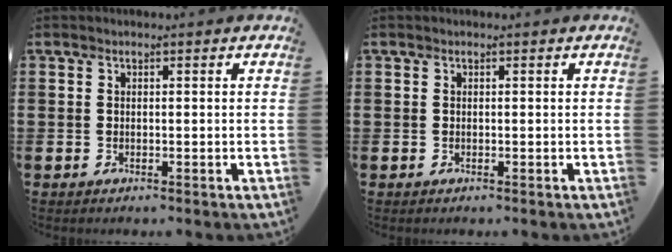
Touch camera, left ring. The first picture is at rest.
{"total": 0.0}